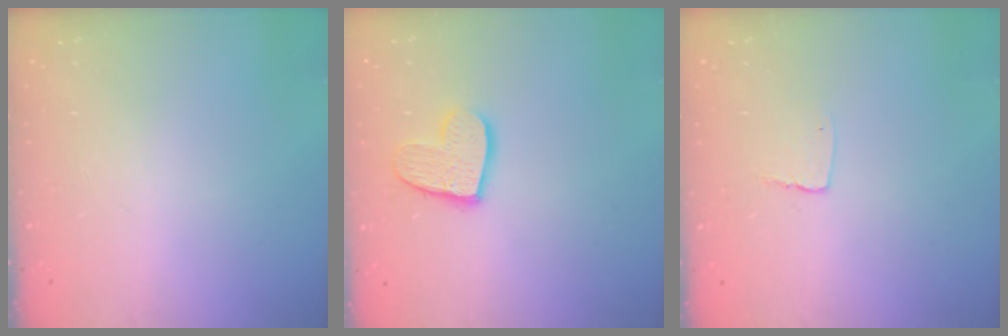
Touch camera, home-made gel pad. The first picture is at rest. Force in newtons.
{"total": 11.9, "press": 11.9, "slide": 0.9}
{"total": 3.8, "press": 3.8, "slide": 0.4}